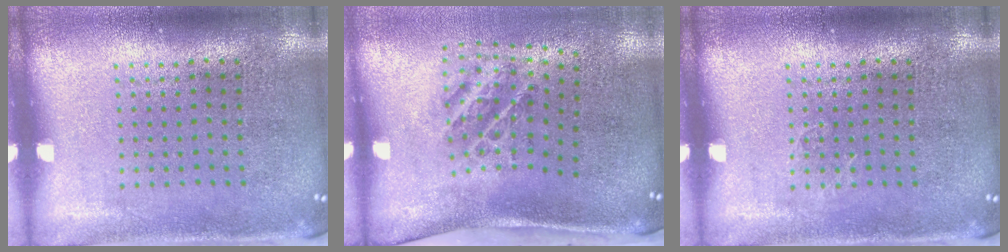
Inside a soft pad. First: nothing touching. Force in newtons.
{"total": 1.5, "press": 1.2, "slide": 0.9}
{"total": 0.6, "press": 0.5, "slide": 0.2}